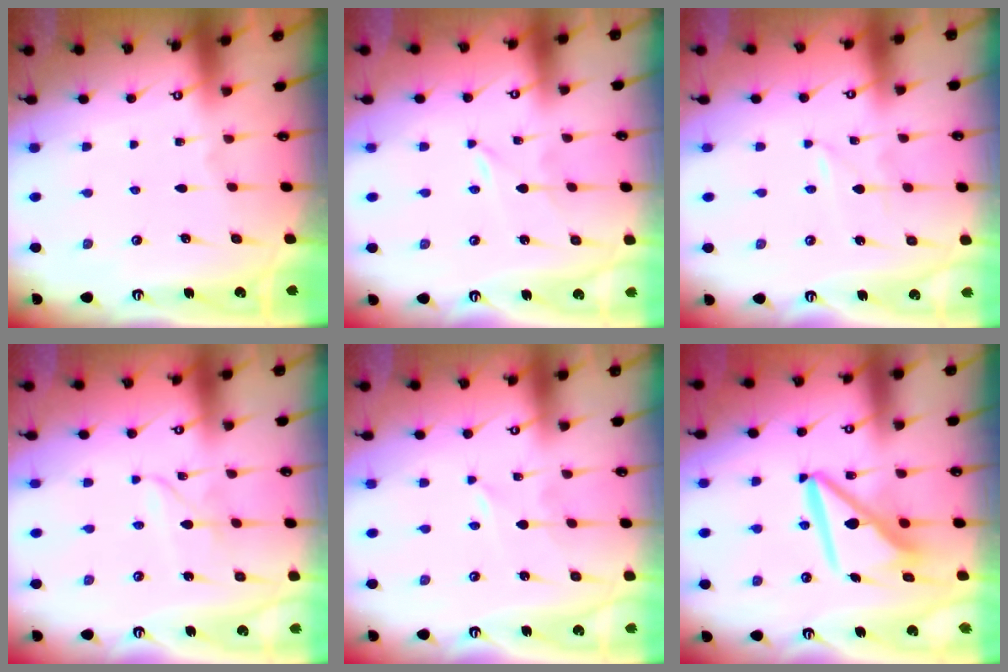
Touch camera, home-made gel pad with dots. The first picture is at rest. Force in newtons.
{"total": 0.0}
{"total": 0.0}
{"total": 2.7, "press": 2.7, "slide": 0.1}
{"total": 0.0}
{"total": 11.2, "press": 11.1, "slide": 1.3}